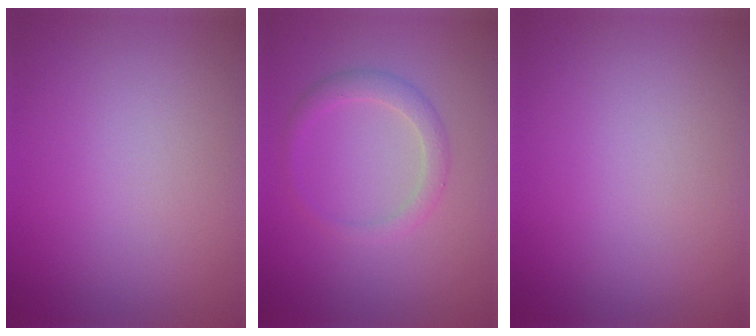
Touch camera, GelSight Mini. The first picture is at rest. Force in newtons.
{"total": 1.9, "press": 1.9, "slide": 0.2}
{"total": 0.0}